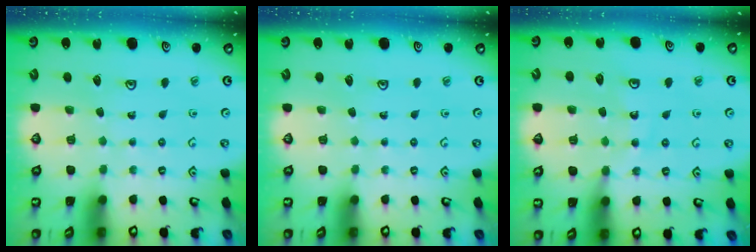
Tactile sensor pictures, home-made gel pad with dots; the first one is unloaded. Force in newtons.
{"total": 0.0}
{"total": 13.0, "press": 12.4, "slide": 3.9}